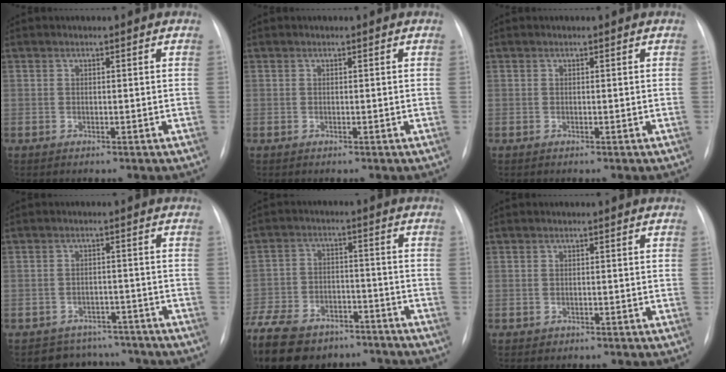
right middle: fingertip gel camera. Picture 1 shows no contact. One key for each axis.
{"total": 0.0}
{"total": 0.0}
{"total": 6.8, "fx": -6.0, "fy": 3.2, "fz": -0.7, "tx": 0.020, "ty": 0.025, "tz": -0.077}
{"total": 23.8, "fx": -17.7, "fy": 11.8, "fz": 10.5, "tx": -0.290, "ty": -0.029, "tz": -0.268}
{"total": 0.6, "fx": -0.4, "fy": 0.5, "fz": 0.0, "tx": -0.005, "ty": 0.002, "tz": -0.006}